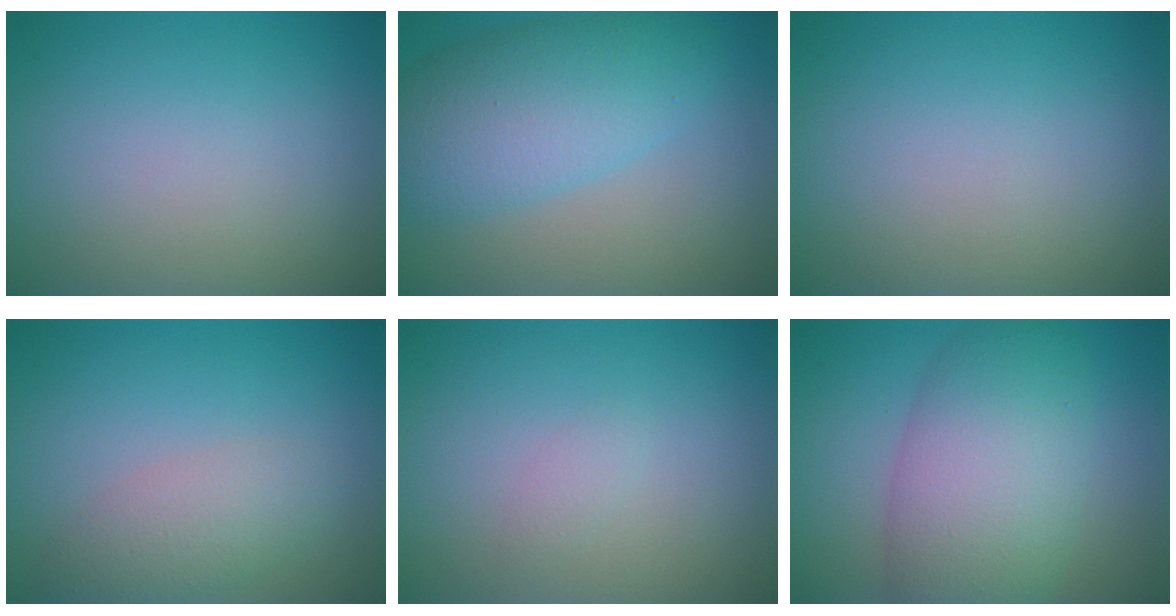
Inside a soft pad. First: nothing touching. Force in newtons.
{"total": 7.2, "press": 7.2, "slide": 0.3}
{"total": 0.0}
{"total": 3.2, "press": 3.2, "slide": 0.1}
{"total": 0.7, "press": 0.7, "slide": 0.1}
{"total": 8.6, "press": 8.6, "slide": 0.3}